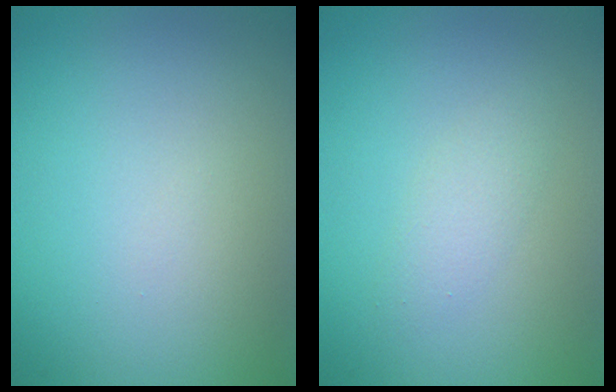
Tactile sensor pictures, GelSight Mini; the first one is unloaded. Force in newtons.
{"total": 1.5, "press": 1.5, "slide": 0.1}